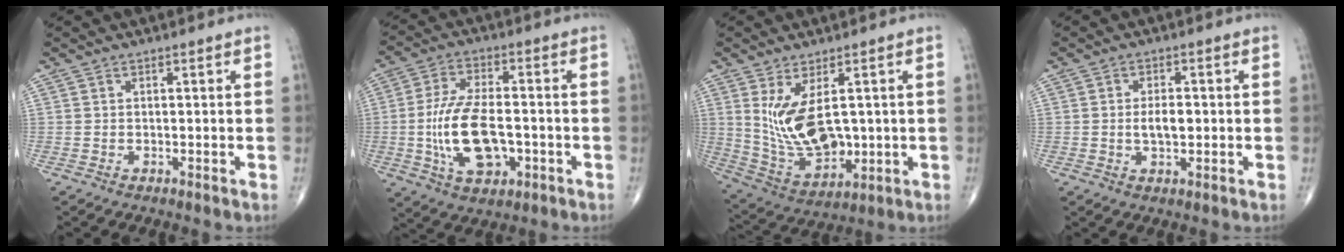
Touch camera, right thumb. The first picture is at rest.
{"total": 13.8, "force": [-2.4, 7.0, 11.6], "torque": [-0.219, 0.009, -0.037]}
{"total": 12.7, "force": [2.0, 6.8, 10.5], "torque": [-0.180, -0.021, 0.061]}
{"total": 4.1, "force": [-0.2, 2.1, 3.5], "torque": [-0.060, -0.001, -0.003]}